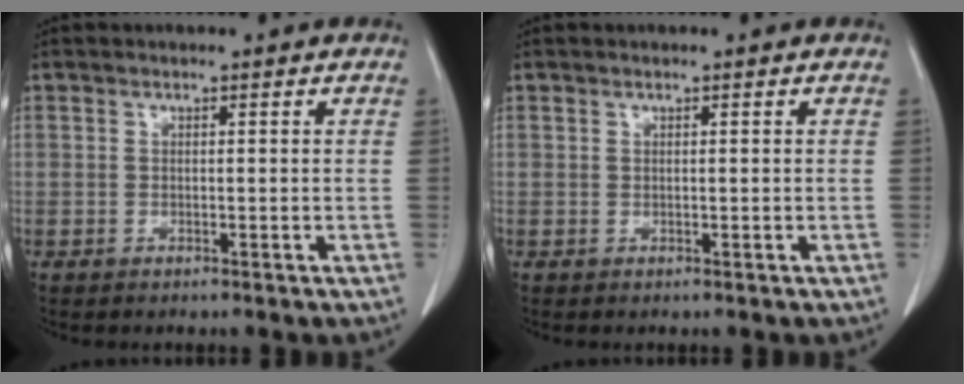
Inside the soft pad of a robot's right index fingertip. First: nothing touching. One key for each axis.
{"total": 0.0}